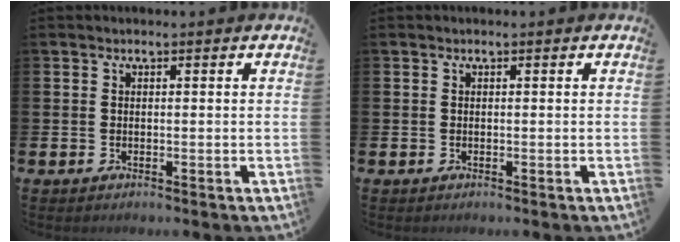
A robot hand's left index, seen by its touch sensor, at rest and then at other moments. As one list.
[{"total": 0.0}]